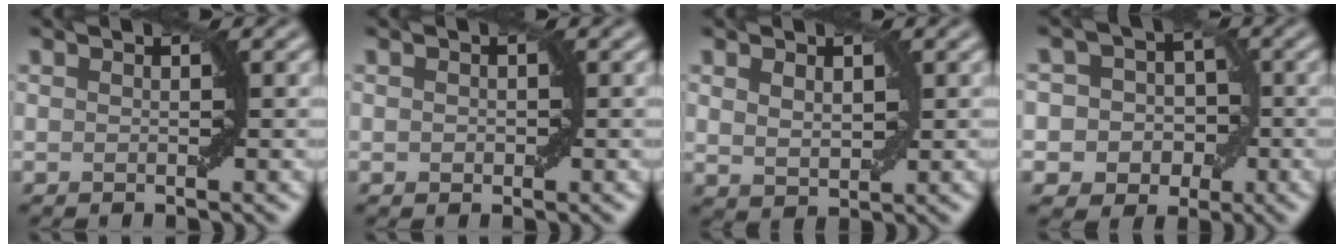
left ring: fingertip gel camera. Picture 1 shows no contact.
{"total": 0.6, "force": [0.0, 0.5, 0.4], "torque": [-0.002, 0.000, 0.000]}
{"total": 2.0, "force": [0.8, 1.2, 1.3], "torque": [-0.024, -0.003, 0.022]}
{"total": 6.7, "force": [-0.8, 6.3, 2.2], "torque": [-0.017, 0.035, -0.052]}